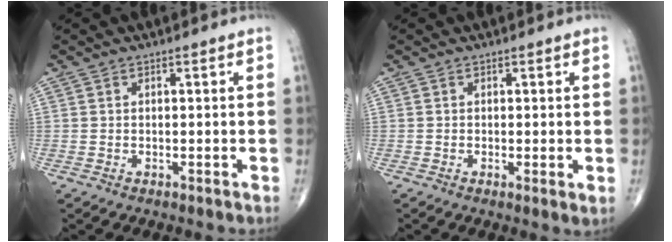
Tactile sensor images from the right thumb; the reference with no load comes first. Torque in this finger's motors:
{"motor_torque": [-0.23, 0.14, -0.17, -0.03, 0.00]}